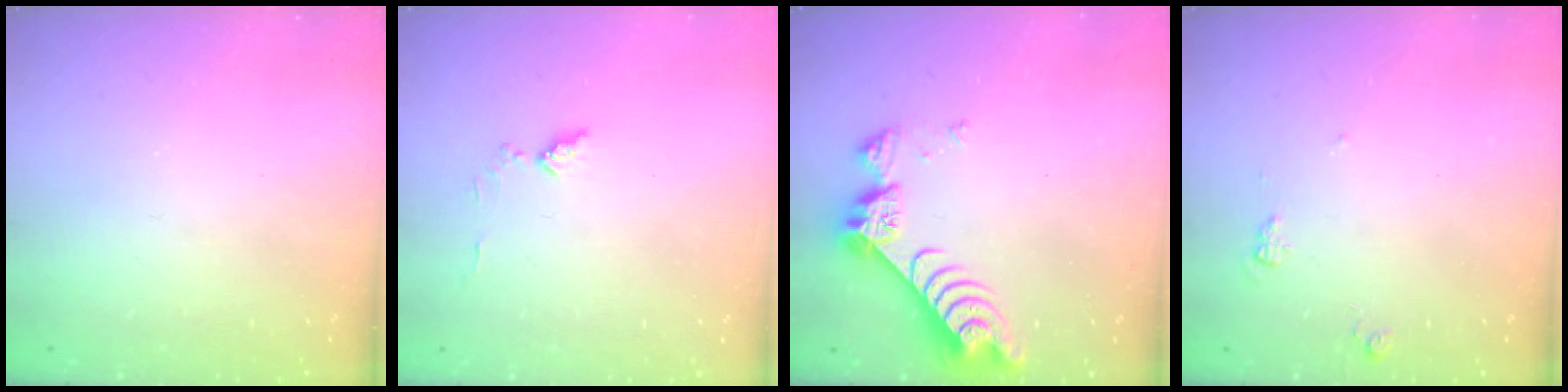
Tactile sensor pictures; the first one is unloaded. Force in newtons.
{"total": 4.7, "press": 4.7, "slide": 0.5}
{"total": 9.2, "press": 9.1, "slide": 0.8}
{"total": 5.3, "press": 5.3, "slide": 0.2}